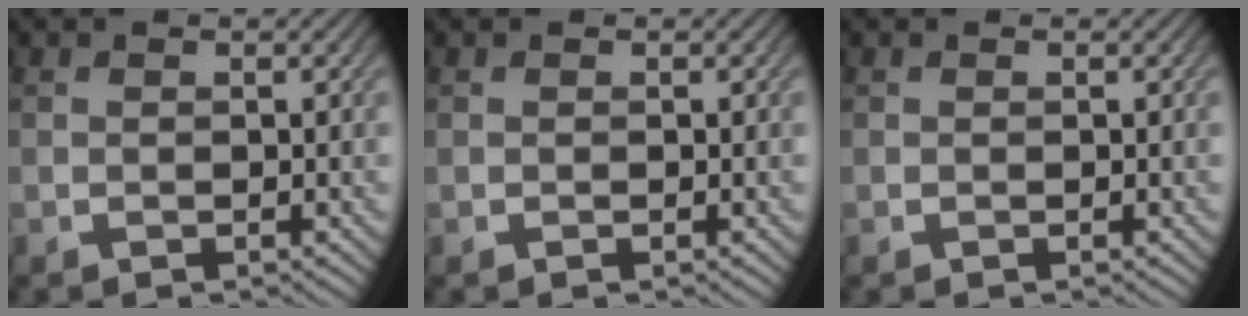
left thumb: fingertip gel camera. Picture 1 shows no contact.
{"total": 0.0}
{"total": 0.0}